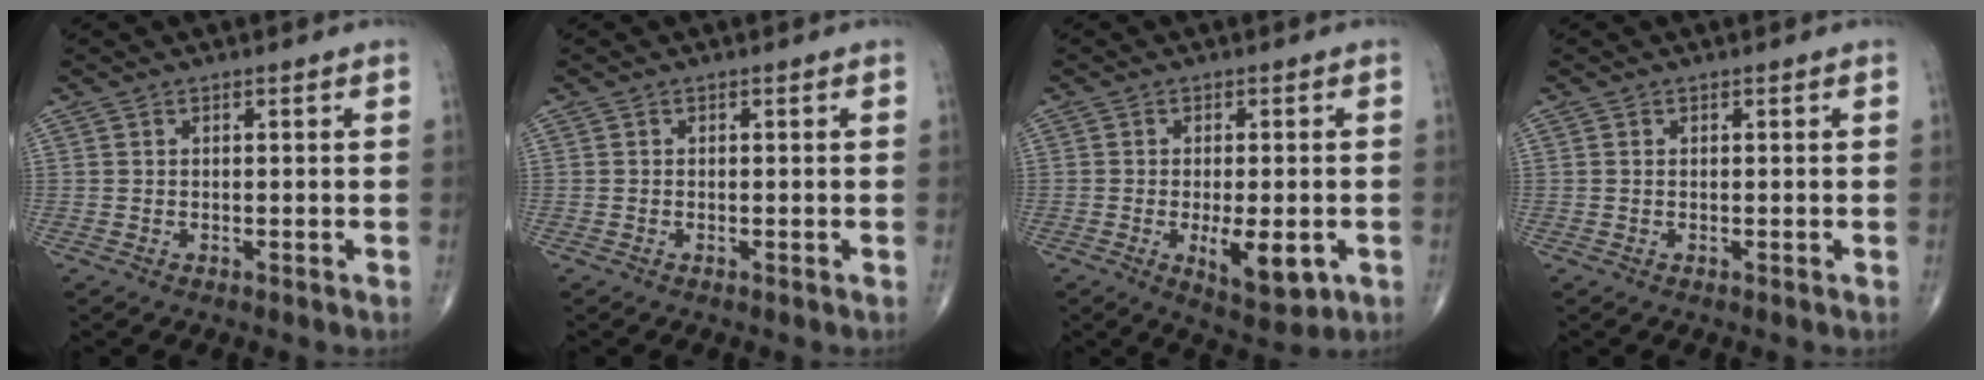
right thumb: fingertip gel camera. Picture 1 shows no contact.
{"total": 0.0}
{"total": 8.4, "force": [-2.3, 3.2, 7.4], "torque": [-0.106, -0.013, -0.028]}
{"total": 0.0}